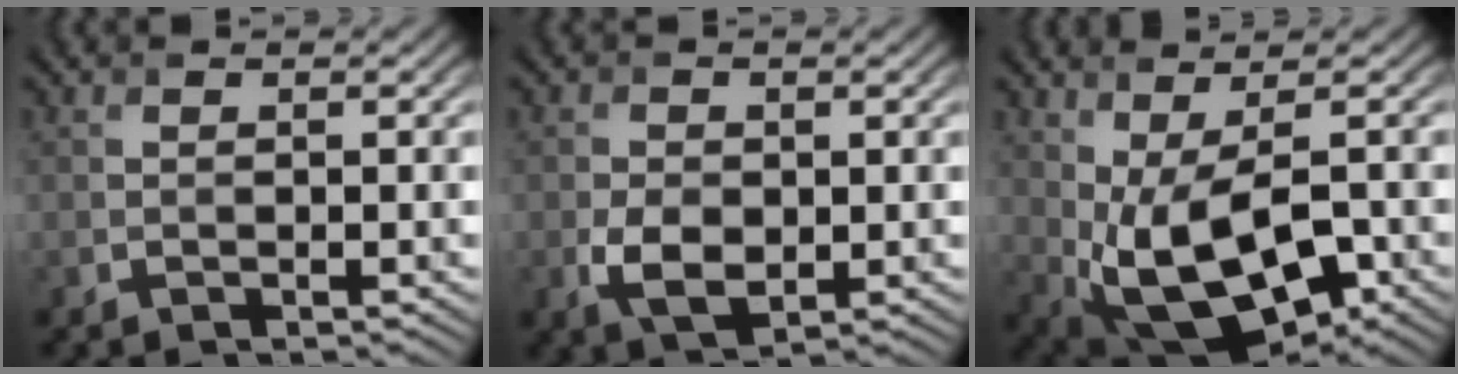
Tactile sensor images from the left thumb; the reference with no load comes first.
{"total": 4.3, "force": [-0.7, 3.0, 3.1], "torque": [-0.070, -0.012, -0.011]}
{"total": 10.8, "force": [-1.7, 5.4, 9.2], "torque": [-0.191, -0.017, -0.017]}